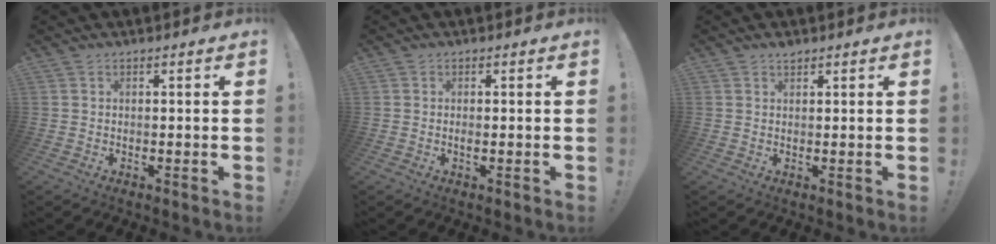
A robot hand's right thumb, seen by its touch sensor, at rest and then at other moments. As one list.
[{"total": 0.7, "force": [-0.2, 0.0, 0.7], "torque": [-0.007, -0.004, -0.004]}, {"total": 1.2, "force": [1.1, 0.2, 0.3], "torque": [0.010, -0.009, 0.018]}]